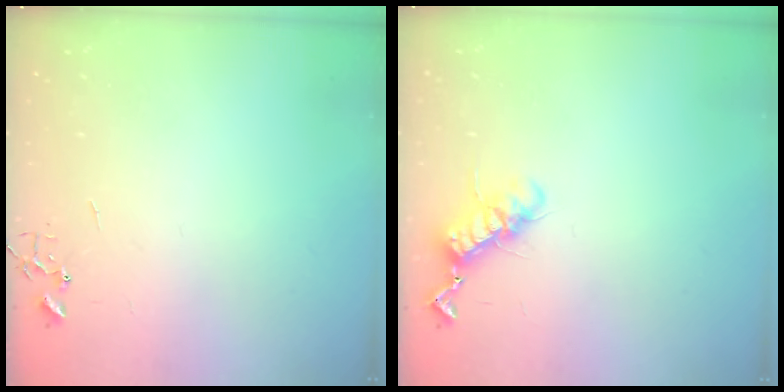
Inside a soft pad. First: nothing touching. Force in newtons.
{"total": 11.0, "press": 10.9, "slide": 1.1}